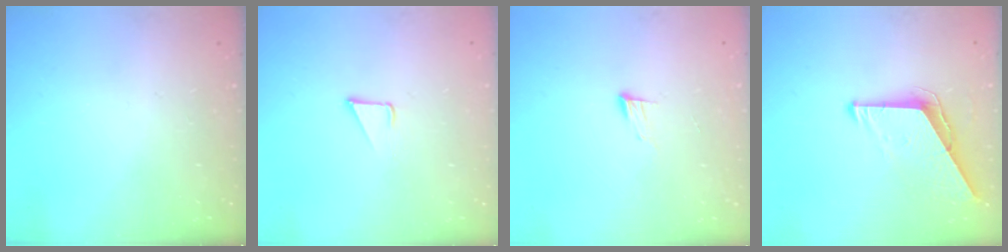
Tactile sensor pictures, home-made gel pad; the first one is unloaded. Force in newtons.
{"total": 2.8, "press": 2.8, "slide": 0.2}
{"total": 5.1, "press": 5.1, "slide": 0.5}
{"total": 9.5, "press": 9.4, "slide": 1.0}